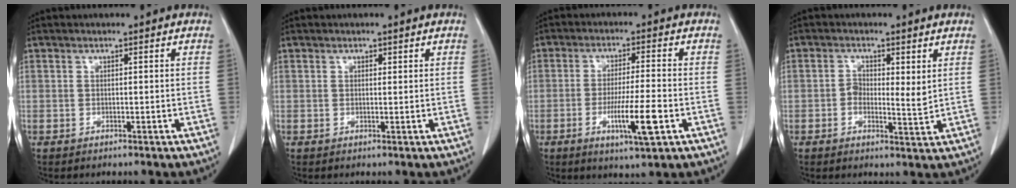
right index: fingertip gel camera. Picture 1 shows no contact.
{"total": 0.6, "force": [0.3, 0.4, 0.3], "torque": [-0.004, -0.002, 0.004]}
{"total": 8.3, "force": [-2.9, 0.2, 7.8], "torque": [-0.135, -0.016, -0.048]}
{"total": 4.0, "force": [0.6, 1.9, 3.5], "torque": [-0.052, -0.001, 0.006]}